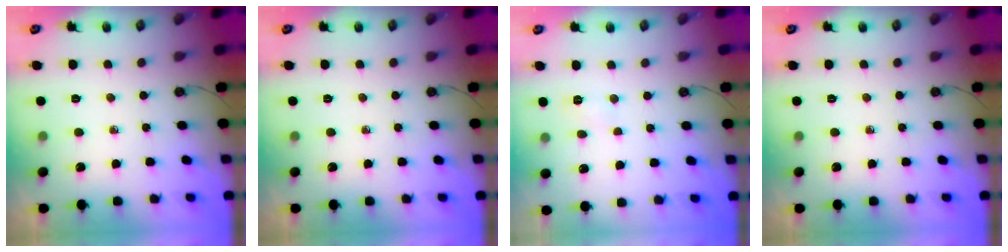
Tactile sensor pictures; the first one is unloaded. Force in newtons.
{"total": 0.0}
{"total": 3.0, "press": 2.9, "slide": 0.7}
{"total": 0.0}